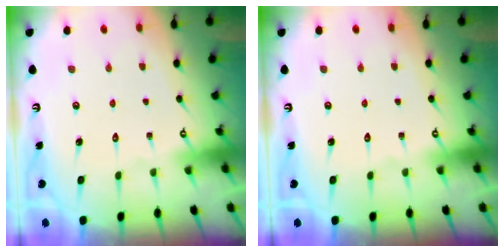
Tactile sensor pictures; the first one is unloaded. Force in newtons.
{"total": 0.0}